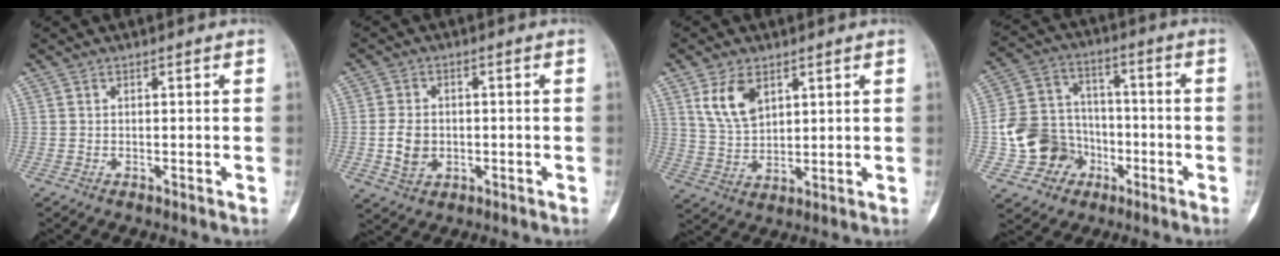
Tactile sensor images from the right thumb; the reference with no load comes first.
{"total": 5.8, "force": [-1.0, 4.5, 3.6], "torque": [-0.050, 0.002, -0.014]}
{"total": 8.5, "force": [3.8, 5.0, 5.7], "torque": [-0.096, -0.014, 0.082]}
{"total": 13.3, "force": [-4.1, 11.7, 4.7], "torque": [-0.048, 0.045, -0.066]}